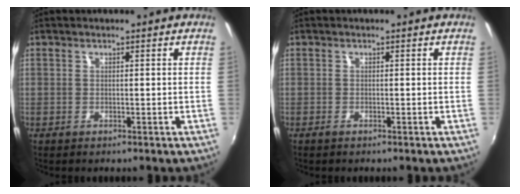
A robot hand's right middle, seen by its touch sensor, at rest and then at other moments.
{"total": 0.7, "force": [-0.6, 0.2, 0.3], "torque": [-0.007, -0.003, -0.013]}